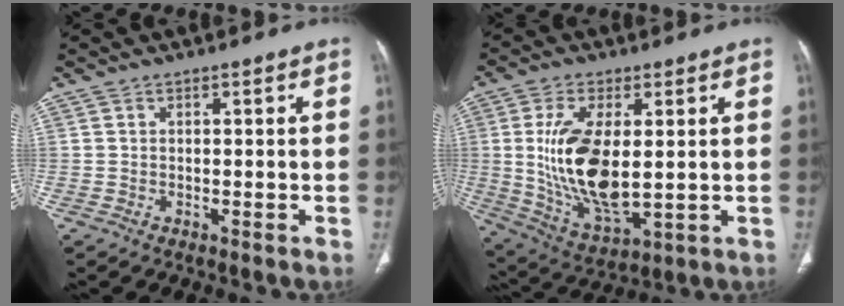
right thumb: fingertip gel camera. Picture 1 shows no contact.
{"total": 16.0, "force": [1.3, 7.4, 14.1], "torque": [-0.274, -0.023, 0.040]}